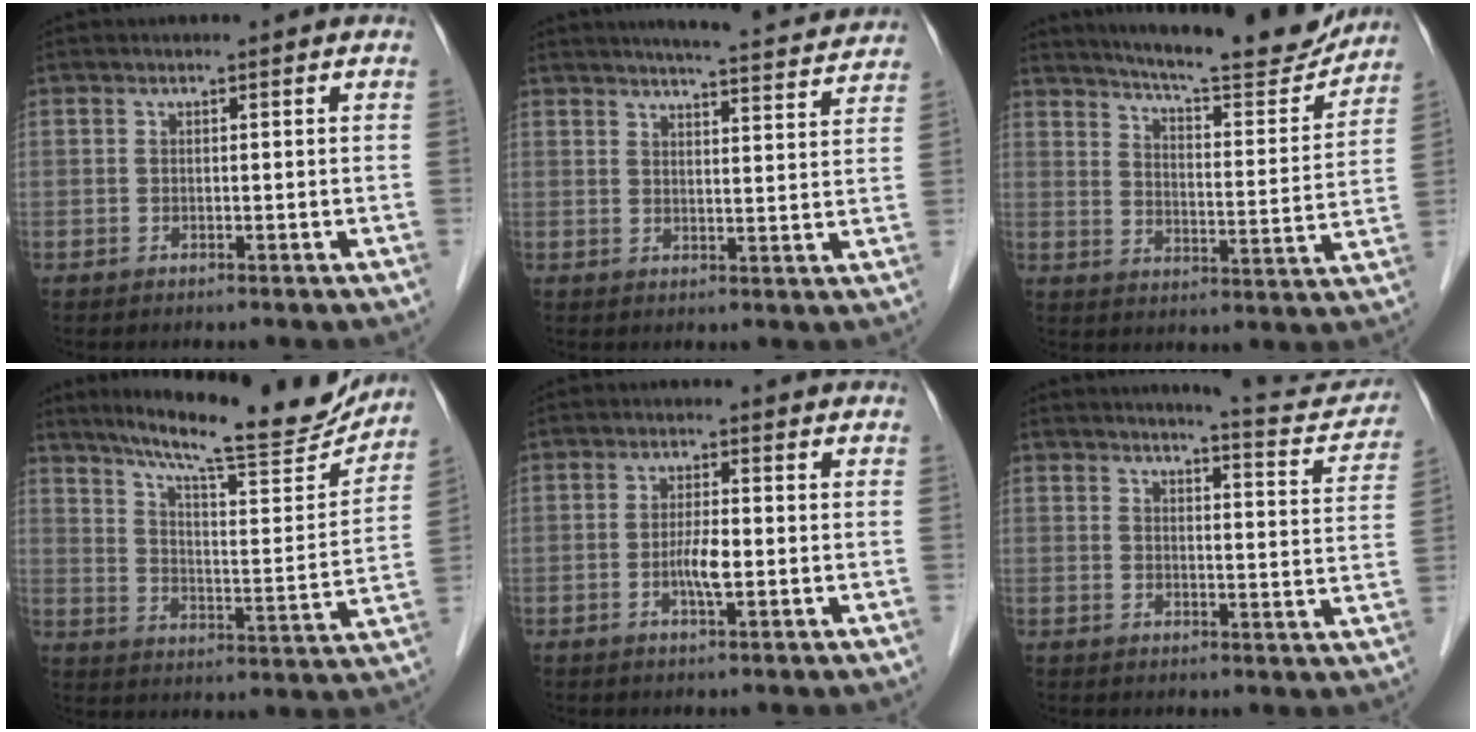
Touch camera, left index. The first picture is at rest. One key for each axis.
{"total": 14.2, "fx": 13.4, "fy": 1.0, "fz": 4.7, "tx": -0.059, "ty": -0.012, "tz": 0.154}
{"total": 17.3, "fx": 16.0, "fy": 1.5, "fz": 6.4, "tx": -0.100, "ty": -0.040, "tz": 0.214}
{"total": 19.1, "fx": 17.0, "fy": 1.7, "fz": 8.5, "tx": -0.134, "ty": -0.031, "tz": 0.239}
{"total": 3.4, "fx": -1.0, "fy": 0.5, "fz": 3.2, "tx": -0.065, "ty": -0.006, "tz": -0.019}
{"total": 9.2, "fx": 9.0, "fy": 0.7, "fz": 2.0, "tx": -0.019, "ty": -0.026, "tz": 0.095}